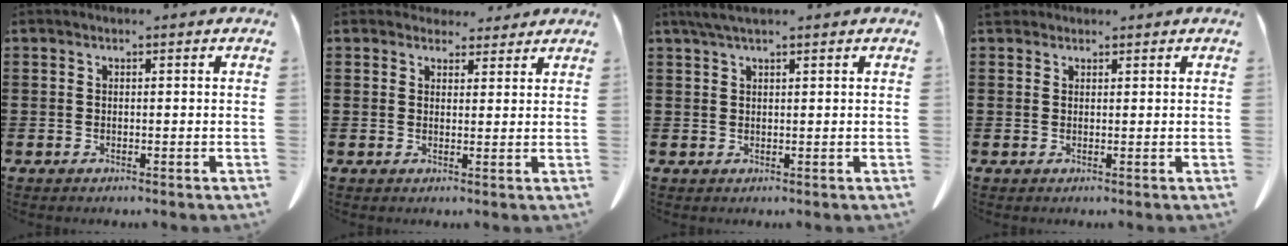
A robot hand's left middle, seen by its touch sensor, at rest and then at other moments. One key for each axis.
{"total": 3.4, "fx": 3.0, "fy": 1.5, "fz": 0.6, "tx": -0.012, "ty": -0.006, "tz": 0.056}
{"total": 2.2, "fx": 1.6, "fy": 0.2, "fz": 1.6, "tx": -0.034, "ty": -0.001, "tz": 0.030}
{"total": 1.6, "fx": 1.3, "fy": 0.7, "fz": 0.4, "tx": -0.014, "ty": 0.004, "tz": 0.027}